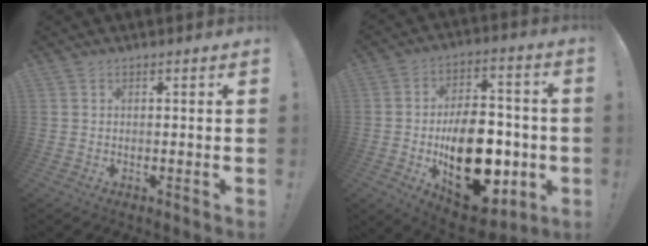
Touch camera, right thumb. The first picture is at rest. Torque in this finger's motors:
{"motor_torque": [2.21, 2.79, 1.54, -1.24, 0.16]}